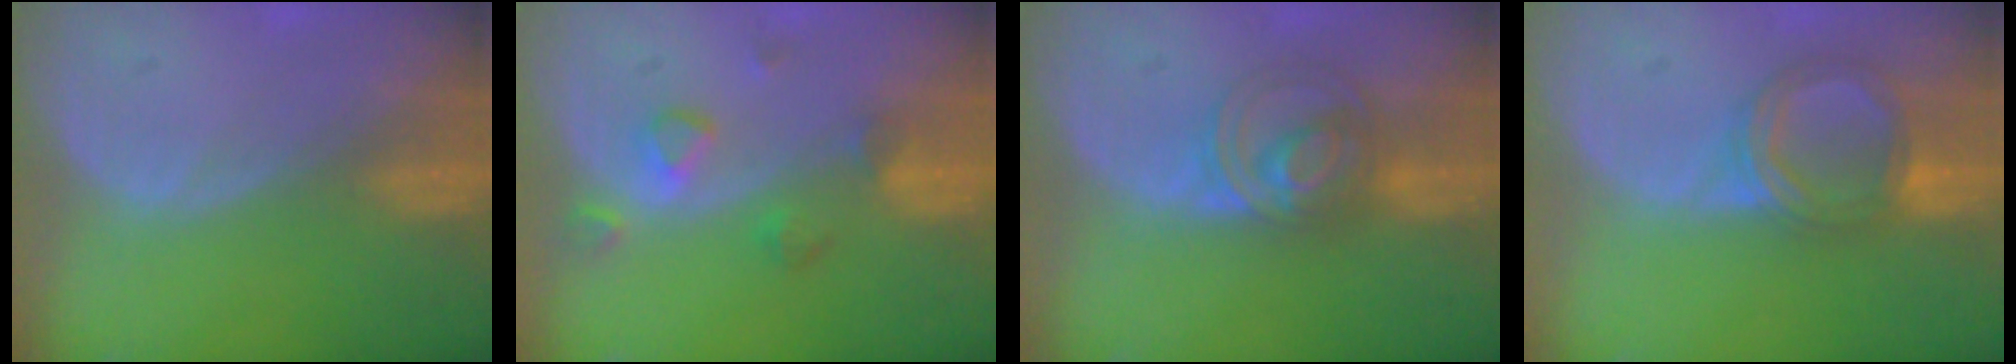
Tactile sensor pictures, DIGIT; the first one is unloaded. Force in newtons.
{"total": 4.0, "press": 4.0, "slide": 0.4}
{"total": 6.1, "press": 6.0, "slide": 1.1}
{"total": 5.9, "press": 5.9, "slide": 0.8}